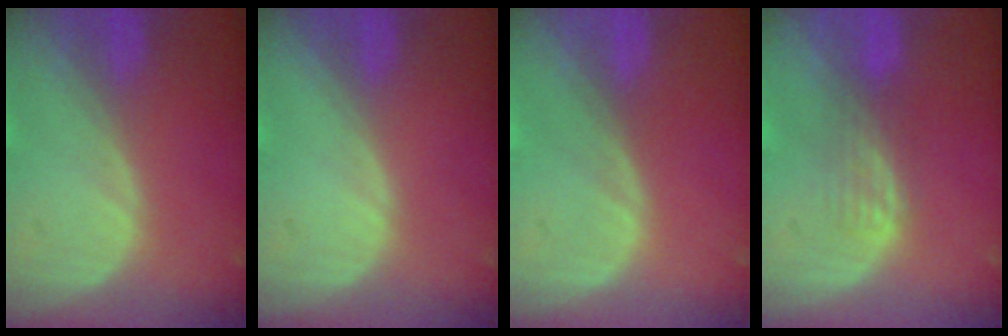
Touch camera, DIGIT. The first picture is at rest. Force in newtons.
{"total": 0.0}
{"total": 0.0}
{"total": 2.6, "press": 2.6, "slide": 0.4}